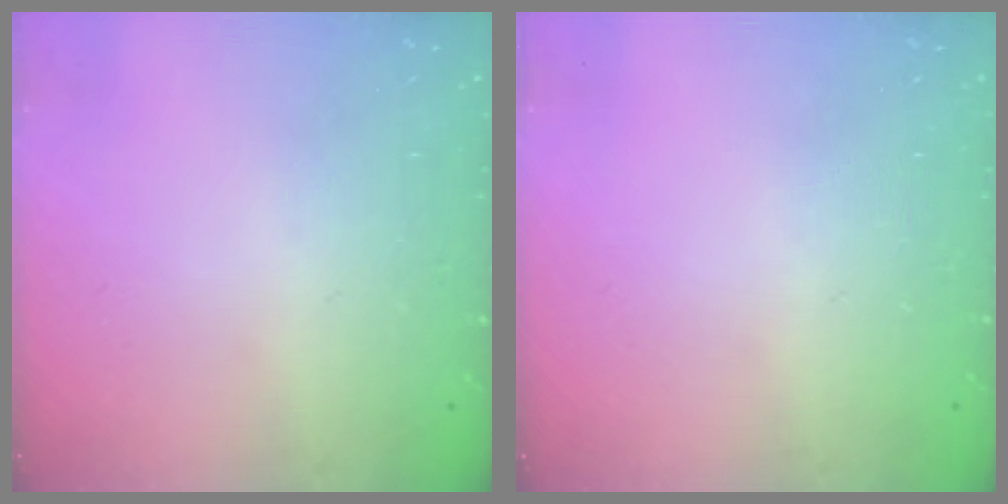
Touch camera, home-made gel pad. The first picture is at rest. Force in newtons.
{"total": 0.0}